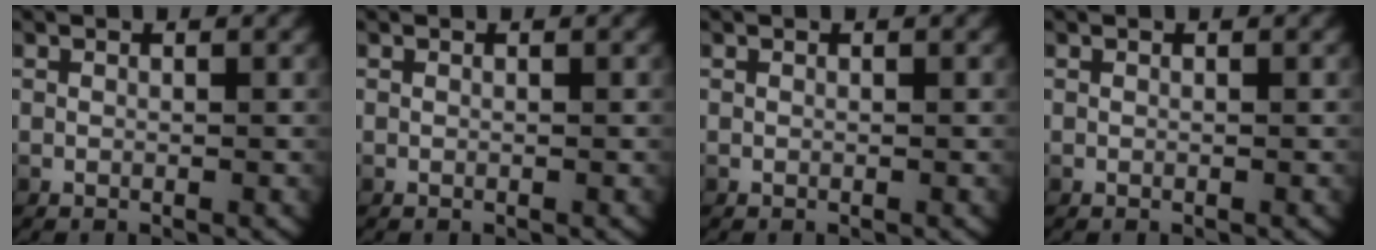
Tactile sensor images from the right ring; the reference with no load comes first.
{"total": 0.0}
{"total": 0.0}
{"total": 0.0}